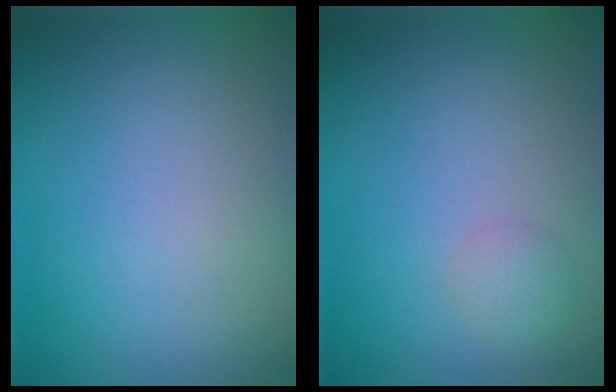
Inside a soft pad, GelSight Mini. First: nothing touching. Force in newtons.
{"total": 1.4, "press": 1.4, "slide": 0.1}